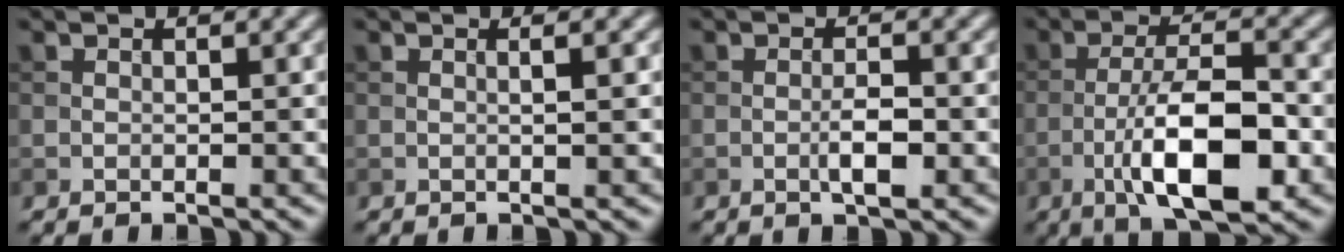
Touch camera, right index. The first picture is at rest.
{"total": 1.7, "force": [0.2, 0.5, 1.6], "torque": [-0.020, 0.004, -0.005]}
{"total": 2.4, "force": [-0.7, 0.6, 2.2], "torque": [-0.038, 0.002, -0.013]}
{"total": 9.1, "force": [-3.3, 2.9, 8.0], "torque": [-0.136, 0.008, -0.061]}